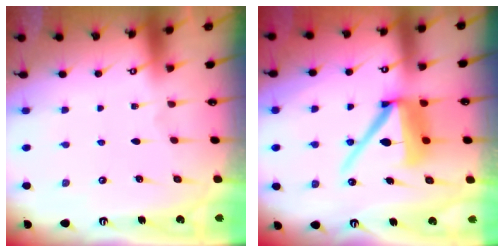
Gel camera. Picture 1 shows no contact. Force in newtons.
{"total": 13.2, "press": 13.1, "slide": 1.6}